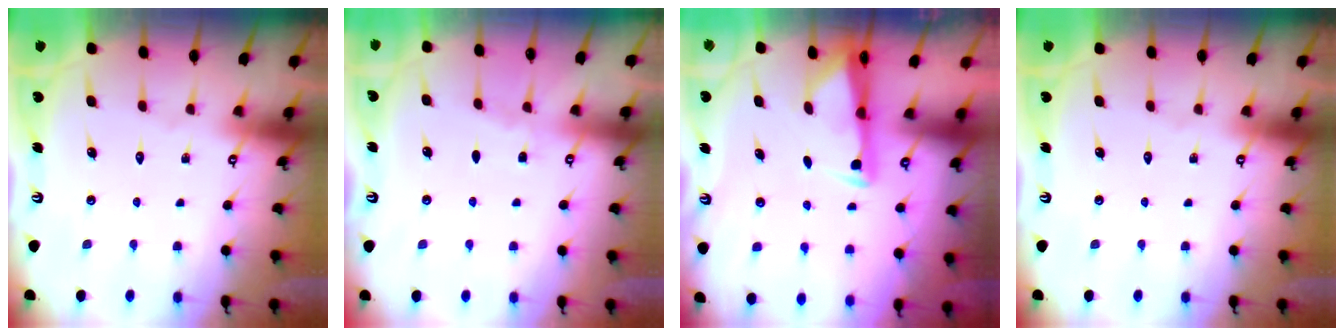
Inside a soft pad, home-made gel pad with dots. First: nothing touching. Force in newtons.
{"total": 3.0, "press": 3.0, "slide": 0.4}
{"total": 3.0, "press": 2.9, "slide": 0.4}
{"total": 0.0}